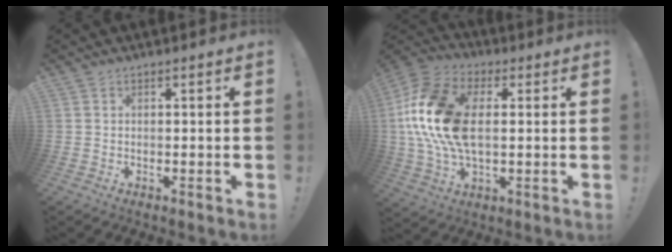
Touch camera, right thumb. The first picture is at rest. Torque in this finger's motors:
{"motor_torque": [0.08, 1.30, 0.90, -0.52, 0.51]}